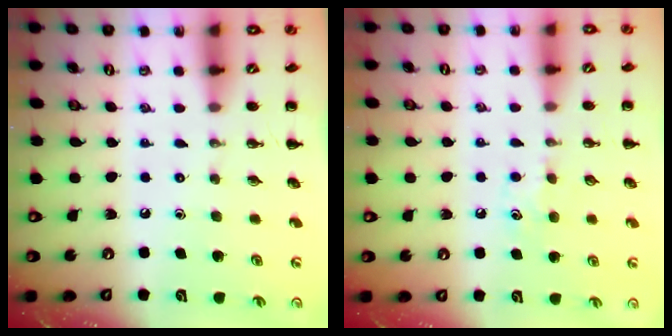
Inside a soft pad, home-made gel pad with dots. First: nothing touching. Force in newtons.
{"total": 5.0, "press": 4.7, "slide": 1.7}